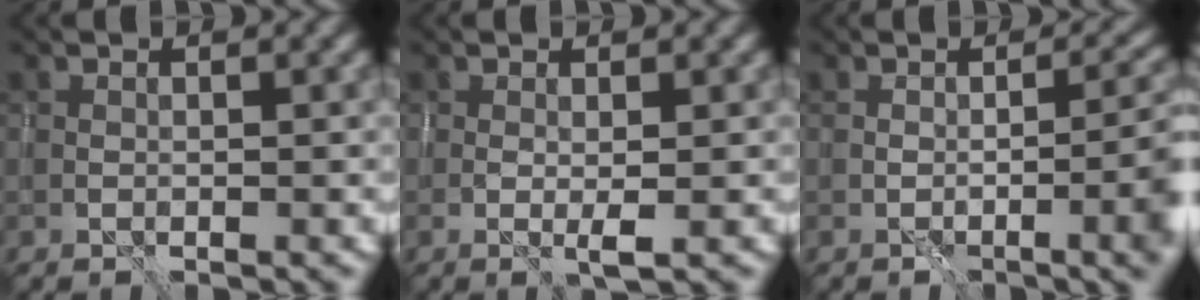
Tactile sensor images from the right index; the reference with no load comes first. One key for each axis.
{"total": 1.3, "fx": -0.1, "fy": 0.1, "fz": 1.3, "tx": -0.027, "ty": -0.002, "tz": -0.004}
{"total": 6.4, "fx": -1.1, "fy": 2.2, "fz": 5.9, "tx": -0.064, "ty": 0.000, "tz": -0.012}